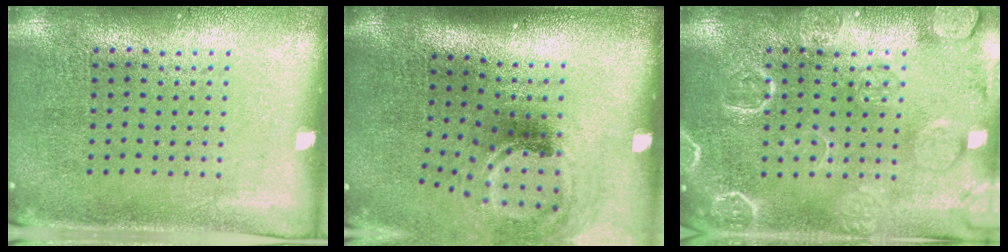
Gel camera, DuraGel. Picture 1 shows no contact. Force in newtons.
{"total": 2.0, "press": 1.3, "slide": 1.5}
{"total": 4.5, "press": 4.4, "slide": 0.7}